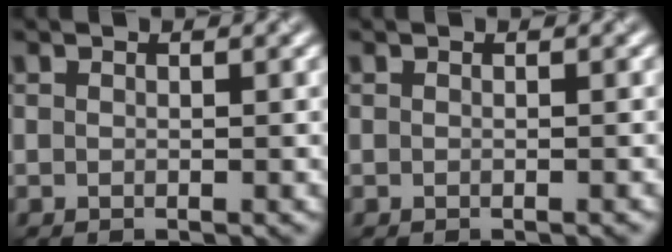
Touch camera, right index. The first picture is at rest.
{"total": 0.7, "force": [-0.4, 0.3, 0.5], "torque": [0.002, 0.003, -0.008]}